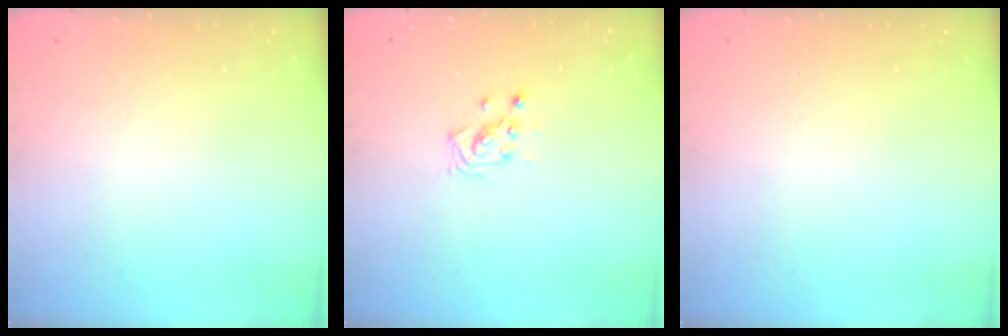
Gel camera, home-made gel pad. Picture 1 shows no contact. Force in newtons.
{"total": 3.6, "press": 3.6, "slide": 0.0}
{"total": 0.0}